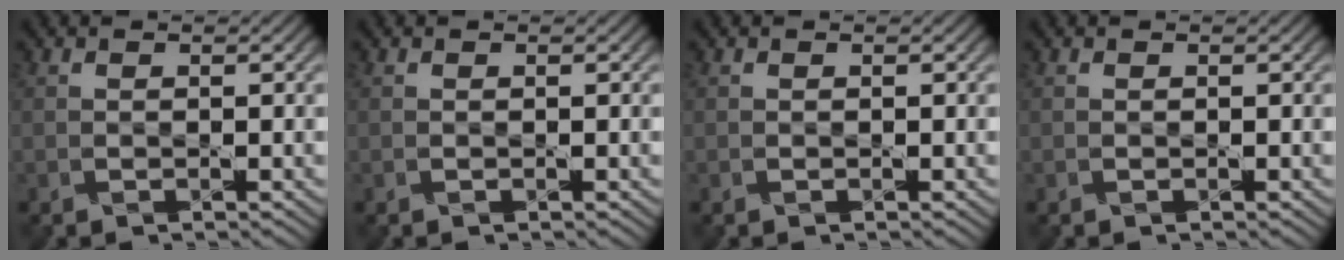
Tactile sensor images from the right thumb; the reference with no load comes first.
{"total": 0.0}
{"total": 0.0}
{"total": 0.0}